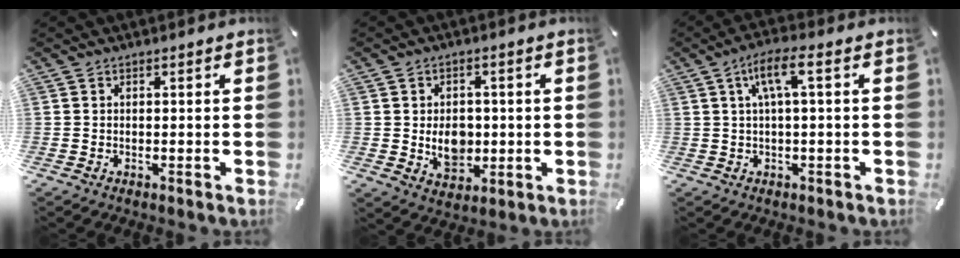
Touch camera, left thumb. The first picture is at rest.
{"total": 7.4, "force": [-0.3, 5.8, 4.5], "torque": [-0.066, -0.005, -0.009]}
{"total": 6.5, "force": [1.3, 1.4, 6.2], "torque": [-0.119, 0.004, 0.022]}